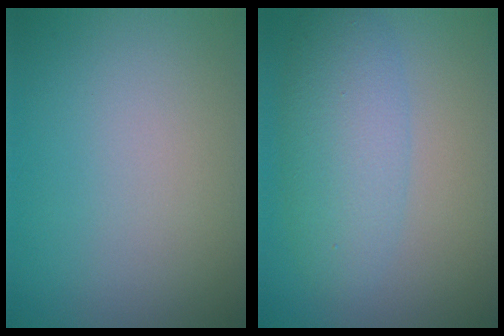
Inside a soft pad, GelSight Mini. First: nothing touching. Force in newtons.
{"total": 4.8, "press": 4.8, "slide": 0.1}